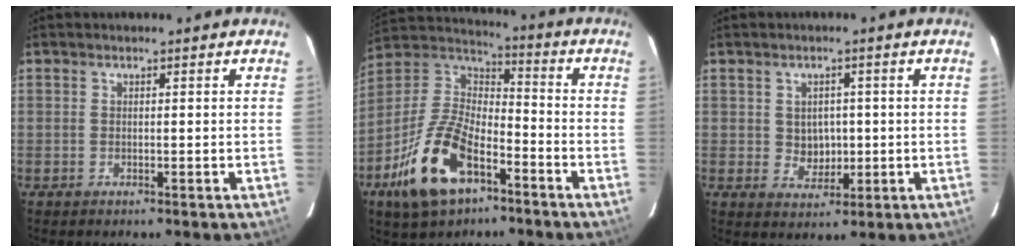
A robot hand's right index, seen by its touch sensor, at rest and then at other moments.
{"total": 18.5, "force": [-9.5, 9.2, 13.1], "torque": [-0.286, -0.012, -0.173]}
{"total": 4.4, "force": [0.1, 4.0, 1.8], "torque": [-0.031, 0.005, 0.012]}